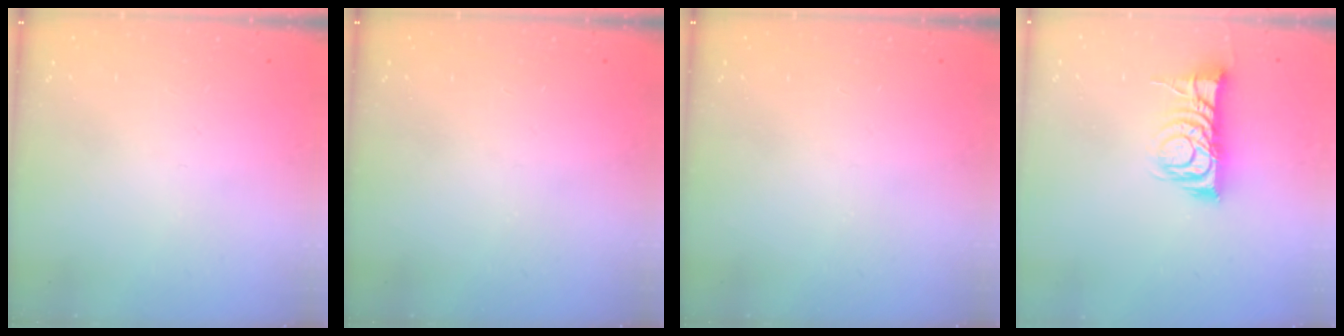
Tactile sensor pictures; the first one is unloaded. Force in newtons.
{"total": 0.0}
{"total": 0.0}
{"total": 10.8, "press": 10.8, "slide": 0.8}